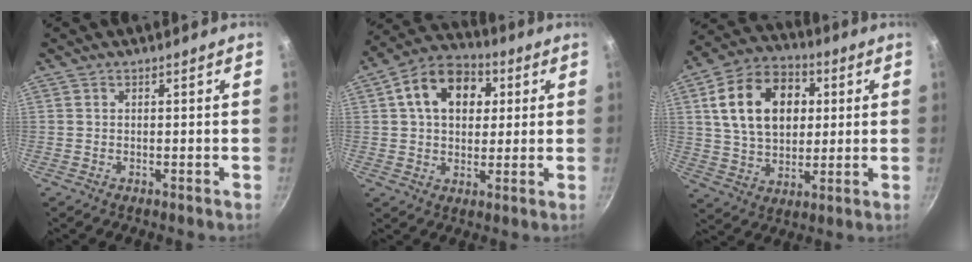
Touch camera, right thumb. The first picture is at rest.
{"total": 14.1, "force": [3.9, 10.0, 9.1], "torque": [-0.123, 0.014, 0.047]}
{"total": 18.6, "force": [4.2, 13.0, 12.6], "torque": [-0.190, 0.009, 0.065]}